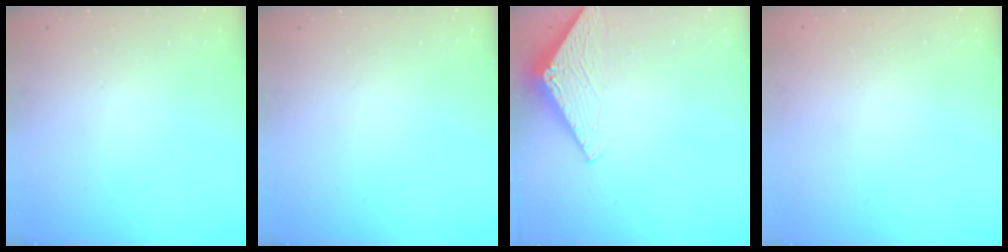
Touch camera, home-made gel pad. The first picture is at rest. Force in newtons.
{"total": 0.0}
{"total": 2.9, "press": 2.9, "slide": 0.3}
{"total": 0.0}